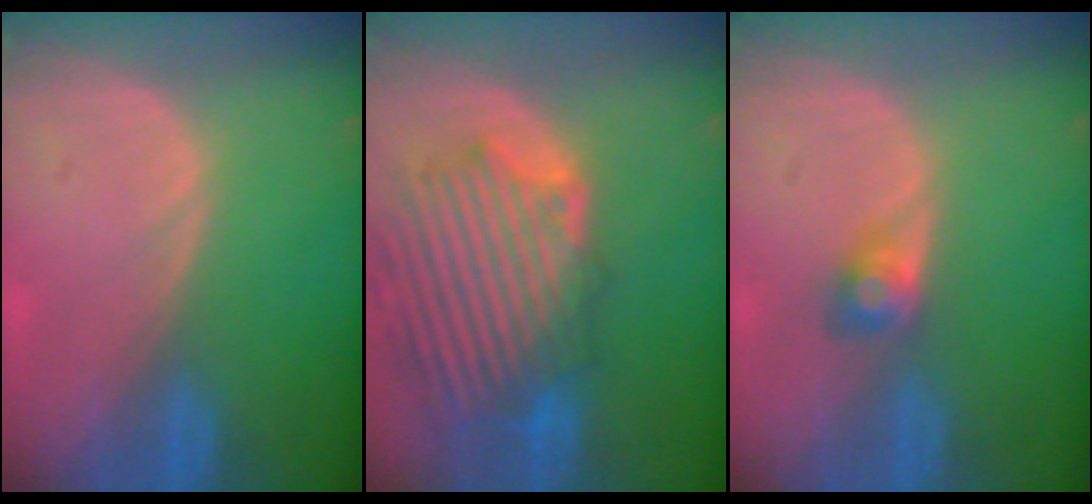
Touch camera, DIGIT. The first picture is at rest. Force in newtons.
{"total": 11.4, "press": 10.8, "slide": 3.5}
{"total": 2.4, "press": 2.4, "slide": 0.4}